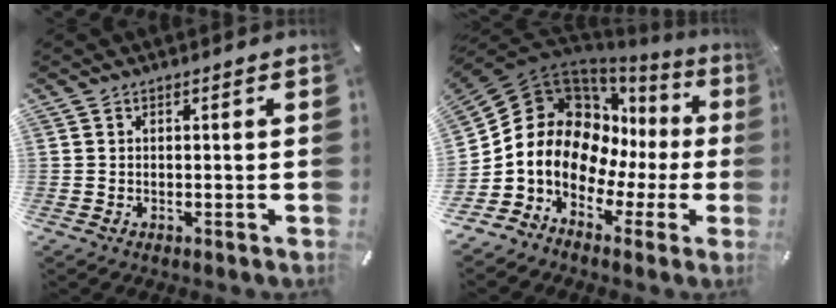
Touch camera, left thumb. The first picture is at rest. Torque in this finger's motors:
{"motor_torque": [0.47, 2.94, 1.36, 0.46, 0.18]}